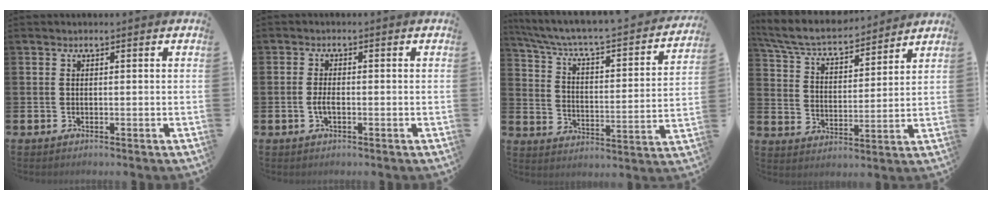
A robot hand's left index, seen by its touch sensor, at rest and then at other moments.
{"total": 1.9, "force": [-0.5, 0.8, 1.6], "torque": [-0.031, 0.001, -0.011]}
{"total": 5.8, "force": [5.0, 1.1, 2.6], "torque": [-0.079, -0.048, 0.077]}
{"total": 6.6, "force": [6.0, 1.5, 2.1], "torque": [-0.075, -0.042, 0.102]}